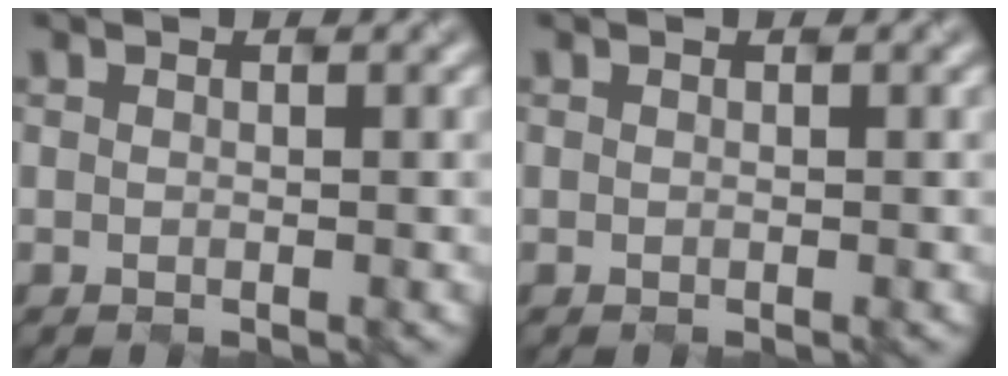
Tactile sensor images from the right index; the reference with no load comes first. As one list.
[{"total": 0.0}]